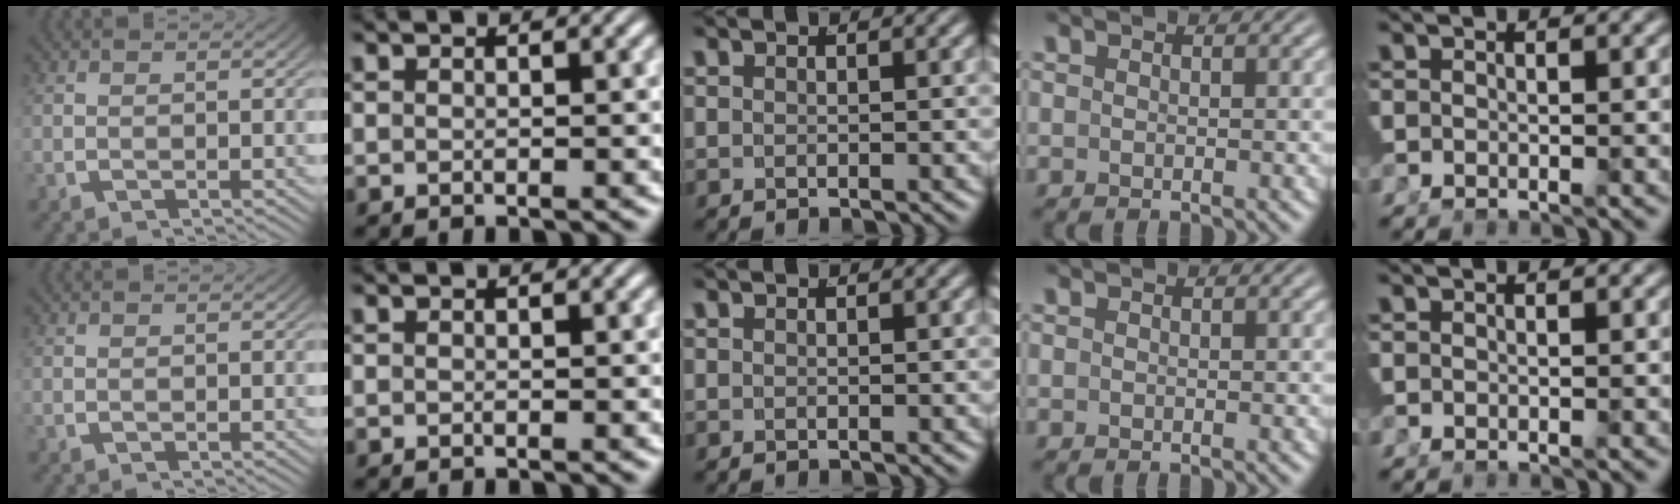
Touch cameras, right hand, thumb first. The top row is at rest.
{}